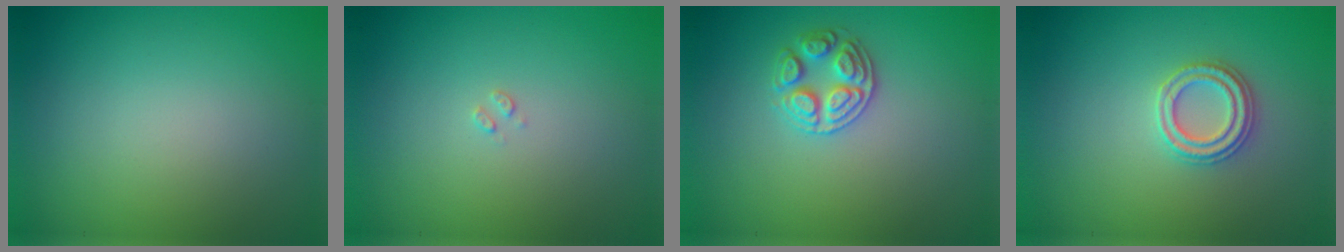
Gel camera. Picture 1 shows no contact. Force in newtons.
{"total": 0.6, "press": 0.6, "slide": 0.2}
{"total": 2.6, "press": 2.6, "slide": 0.4}
{"total": 2.4, "press": 2.4, "slide": 0.2}